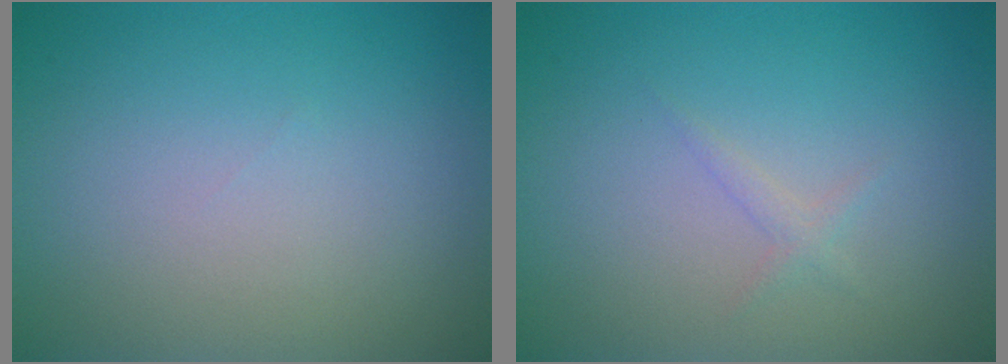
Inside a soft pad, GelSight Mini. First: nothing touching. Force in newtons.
{"total": 0.8, "press": 0.8, "slide": 0.0}